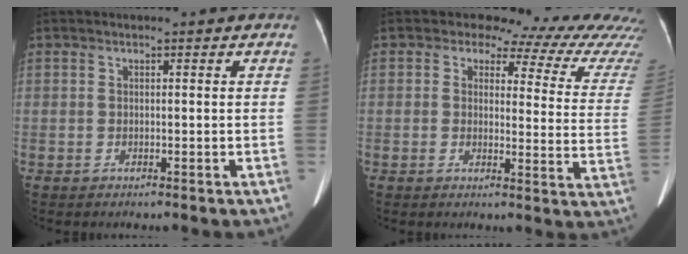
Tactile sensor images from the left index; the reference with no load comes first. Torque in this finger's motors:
{"motor_torque": [-0.25, -0.15, -1.06, -0.21]}